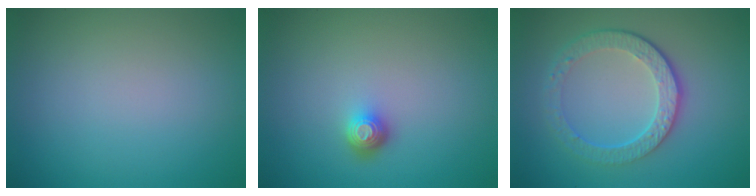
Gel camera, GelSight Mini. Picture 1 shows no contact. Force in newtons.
{"total": 1.7, "press": 1.3, "slide": 1.1}
{"total": 4.8, "press": 3.4, "slide": 3.3}